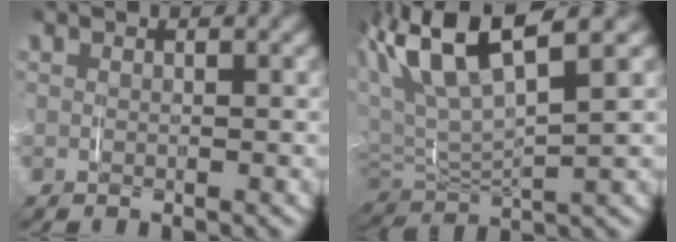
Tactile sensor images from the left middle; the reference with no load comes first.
{"total": 8.6, "force": [3.2, 4.5, 6.5], "torque": [-0.151, 0.008, 0.052]}